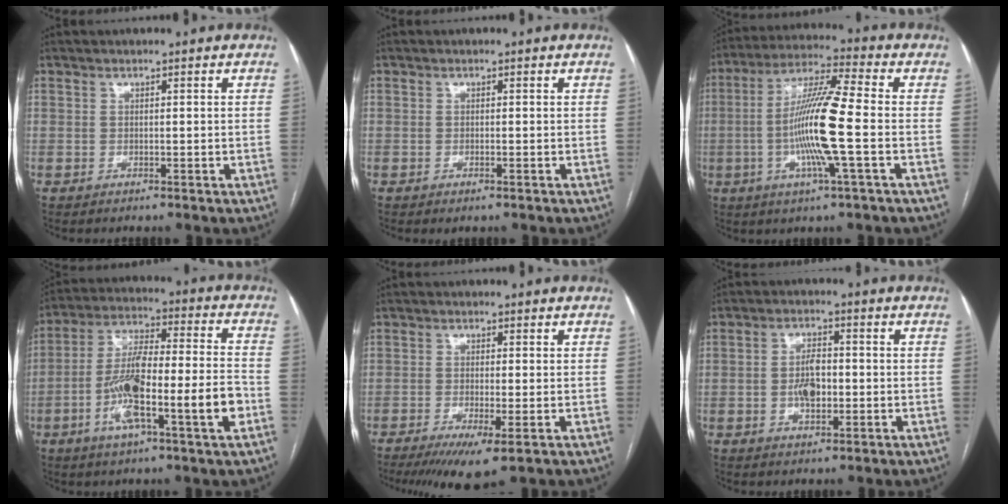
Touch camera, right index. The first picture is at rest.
{"total": 0.7, "force": [-0.4, 0.1, 0.5], "torque": [-0.008, -0.002, -0.005]}
{"total": 13.3, "force": [-2.2, -0.1, 13.1], "torque": [-0.251, -0.002, -0.051]}
{"total": 16.0, "force": [-5.1, 1.6, 15.1], "torque": [-0.274, 0.008, -0.086]}
{"total": 6.3, "force": [-3.5, 0.7, 5.2], "torque": [-0.086, -0.018, -0.056]}
{"total": 4.7, "force": [-0.8, 2.3, 4.1], "torque": [-0.077, 0.005, -0.013]}